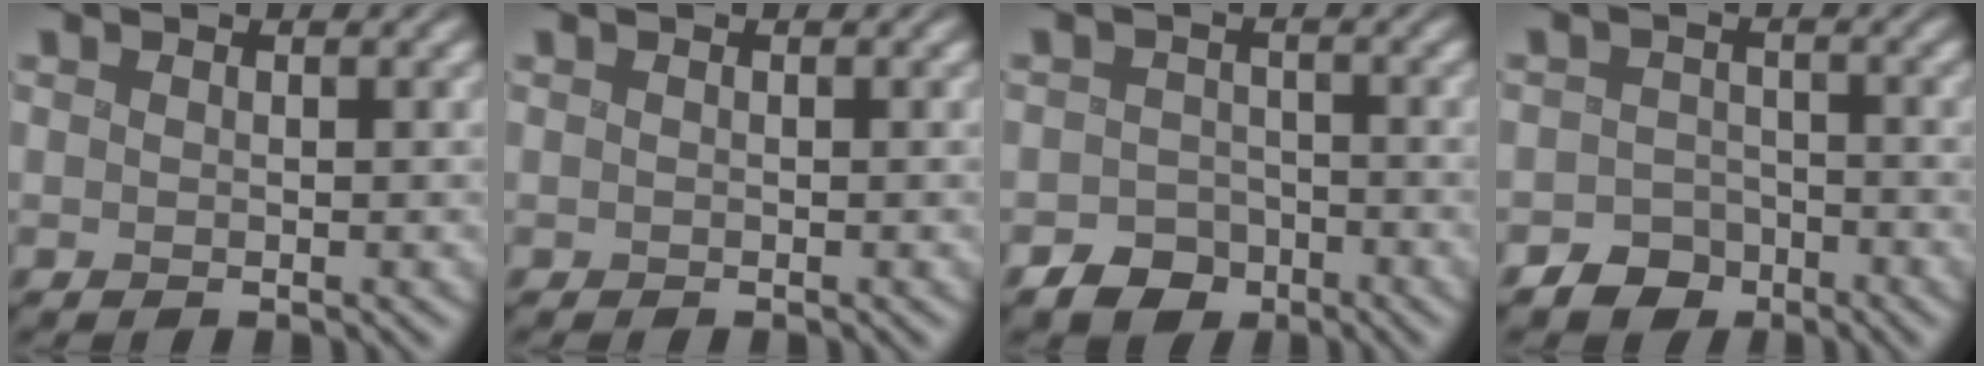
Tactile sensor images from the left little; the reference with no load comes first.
{"total": 0.0}
{"total": 3.1, "force": [-2.2, 2.1, 0.4], "torque": [0.004, -0.003, -0.044]}
{"total": 3.2, "force": [-2.4, 2.0, 0.1], "torque": [0.013, 0.002, -0.047]}